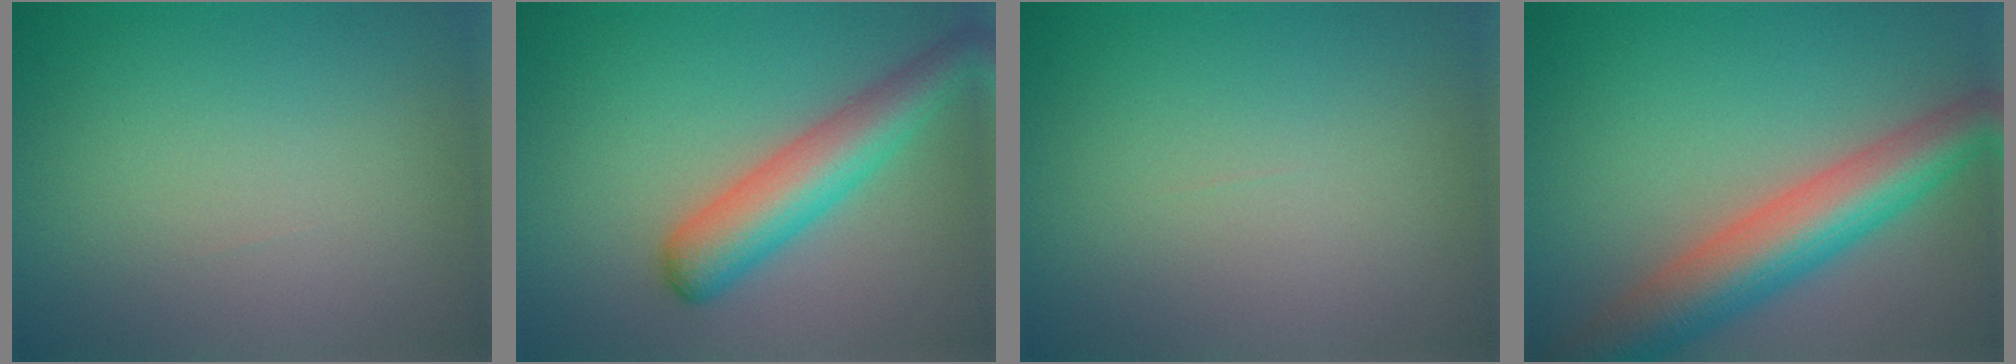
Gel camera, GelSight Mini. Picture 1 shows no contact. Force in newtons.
{"total": 5.4, "press": 5.4, "slide": 0.2}
{"total": 0.0}
{"total": 7.9, "press": 7.9, "slide": 0.4}